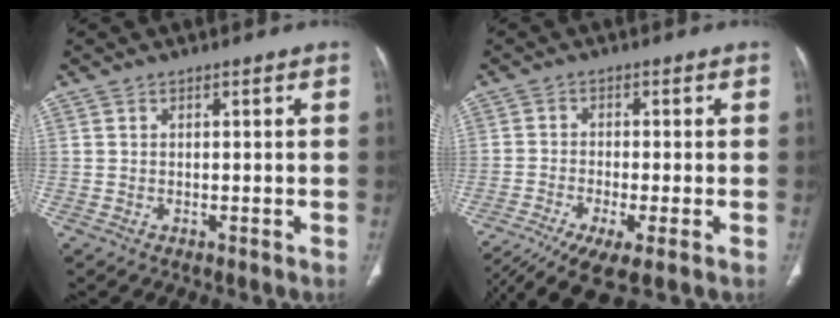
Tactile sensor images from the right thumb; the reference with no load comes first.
{"total": 11.7, "force": [-7.2, 2.4, 8.9], "torque": [-0.183, -0.001, -0.125]}